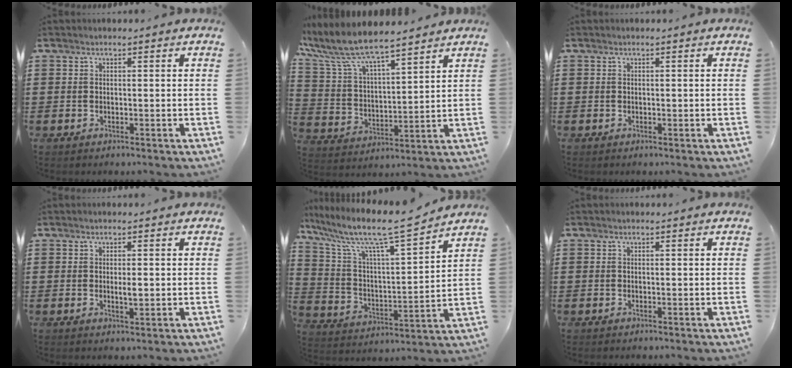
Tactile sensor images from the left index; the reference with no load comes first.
{"total": 8.7, "force": [7.6, 1.4, 3.9], "torque": [-0.107, -0.036, 0.132]}
{"total": 0.5, "force": [0.2, 0.1, -0.4], "torque": [0.007, 0.004, 0.004]}
{"total": 1.9, "force": [0.1, 0.5, 1.8], "torque": [-0.034, -0.002, 0.001]}
{"total": 10.7, "force": [8.8, 0.8, 6.1], "torque": [-0.153, -0.059, 0.142]}
{"total": 0.0}